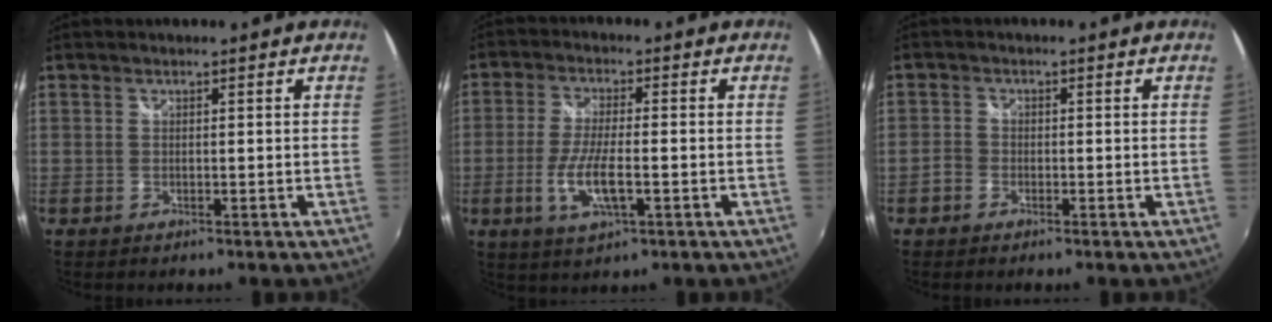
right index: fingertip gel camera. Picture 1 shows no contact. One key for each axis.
{"total": 8.4, "fx": -2.5, "fy": 2.3, "fz": 7.6, "tx": -0.157, "ty": -0.011, "tz": -0.046}
{"total": 2.1, "fx": -1.4, "fy": 1.6, "fz": 0.5, "tx": -0.011, "ty": 0.004, "tz": -0.028}